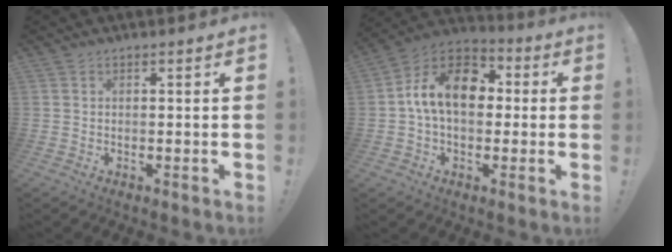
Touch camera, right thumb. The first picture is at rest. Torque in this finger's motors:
{"motor_torque": [0.34, 0.34, 0.30, 0.29, 0.06]}